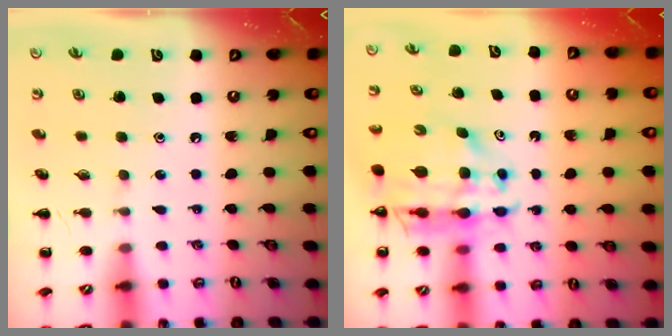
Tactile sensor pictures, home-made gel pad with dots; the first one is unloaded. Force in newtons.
{"total": 11.9, "press": 11.4, "slide": 3.2}